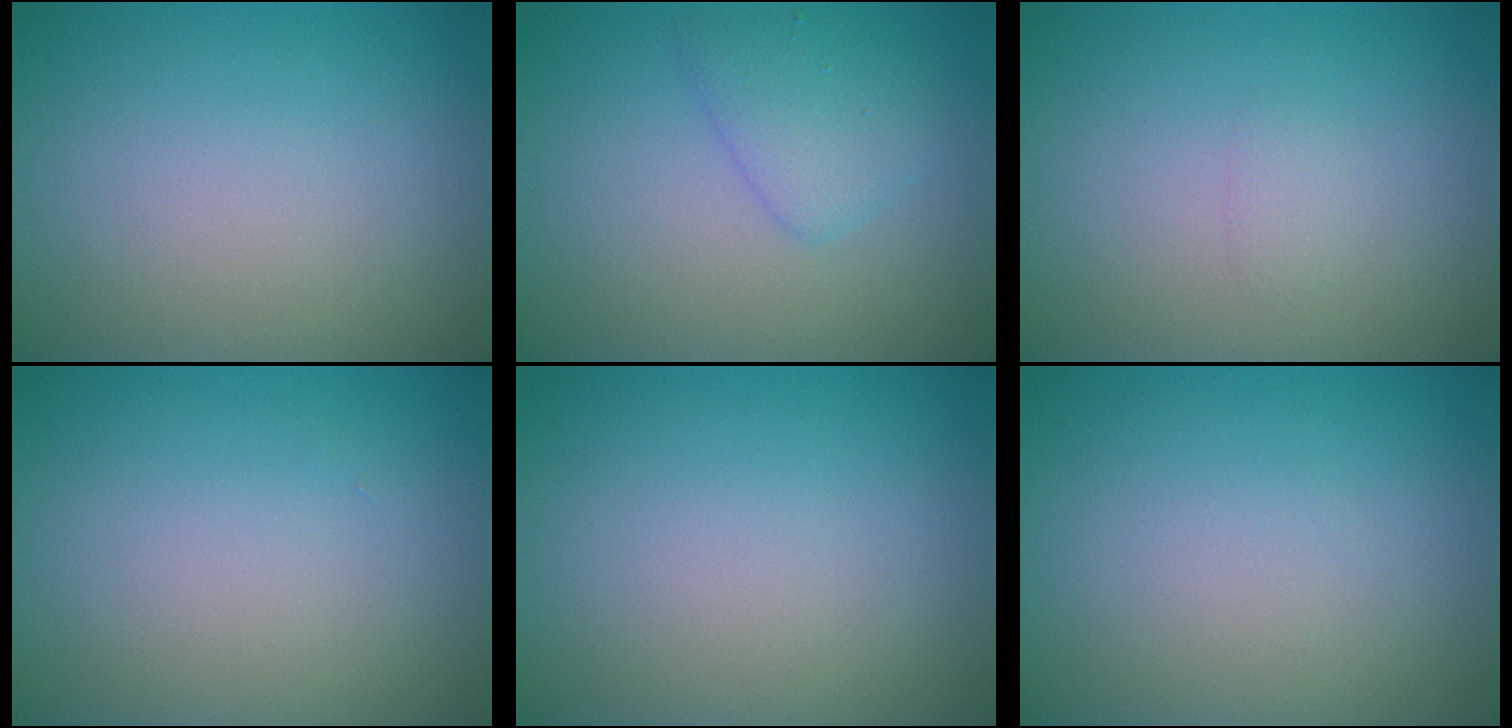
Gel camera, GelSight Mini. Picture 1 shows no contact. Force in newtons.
{"total": 2.6, "press": 2.6, "slide": 0.1}
{"total": 0.6, "press": 0.6, "slide": 0.1}
{"total": 0.0}
{"total": 0.0}
{"total": 0.0}